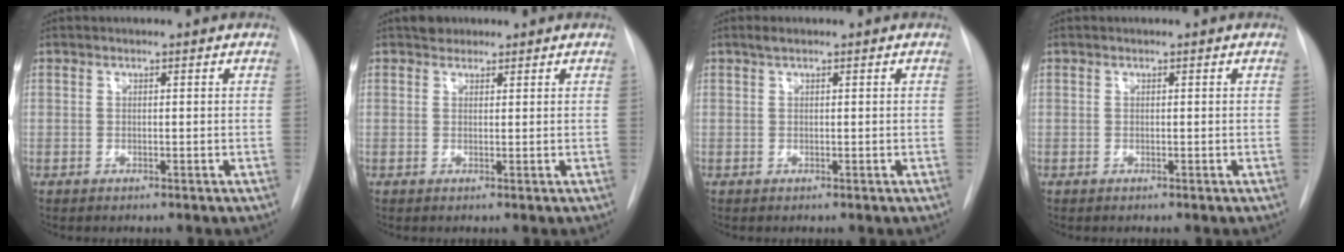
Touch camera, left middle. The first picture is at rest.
{"total": 1.8, "force": [1.4, 1.1, 0.2], "torque": [-0.003, 0.005, 0.018]}
{"total": 0.9, "force": [0.7, 0.2, 0.6], "torque": [-0.017, 0.009, 0.013]}
{"total": 0.0}